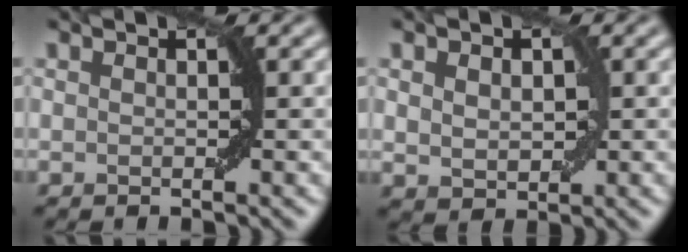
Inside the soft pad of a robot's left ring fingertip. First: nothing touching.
{"total": 2.3, "force": [0.5, 1.7, 1.5], "torque": [-0.024, -0.001, 0.012]}